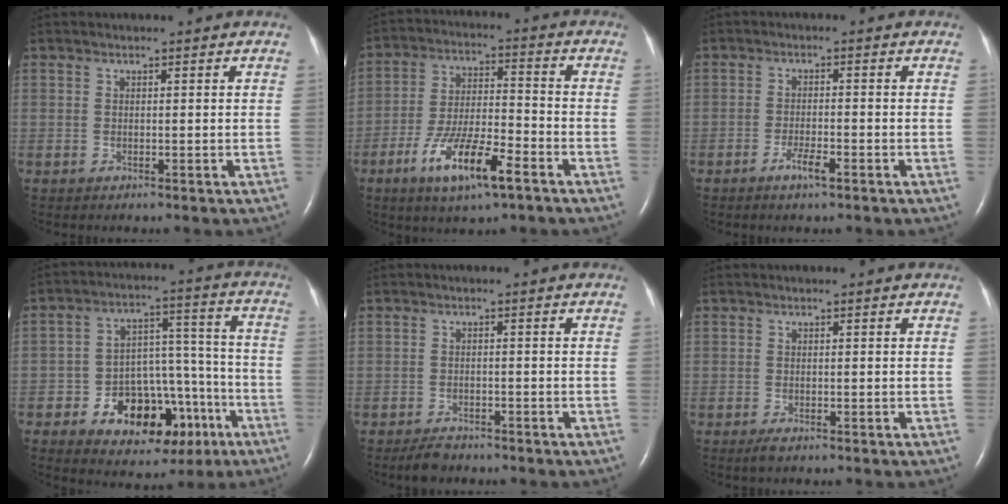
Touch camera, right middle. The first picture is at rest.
{"total": 11.7, "force": [-6.3, 2.4, 9.5], "torque": [-0.183, -0.008, -0.110]}
{"total": 2.8, "force": [-1.8, 0.3, 2.2], "torque": [-0.043, -0.001, -0.031]}
{"total": 15.0, "force": [-7.1, 8.9, 9.8], "torque": [-0.134, 0.040, -0.091]}
{"total": 2.7, "force": [-2.3, 1.0, 1.0], "torque": [-0.029, -0.003, -0.036]}
{"total": 1.1, "force": [-0.7, 0.2, 0.8], "torque": [-0.023, -0.005, -0.012]}